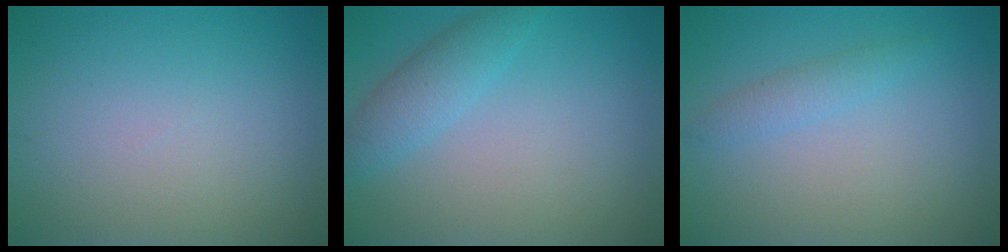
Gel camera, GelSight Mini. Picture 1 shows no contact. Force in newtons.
{"total": 2.7, "press": 2.7, "slide": 0.1}
{"total": 1.5, "press": 1.5, "slide": 0.1}